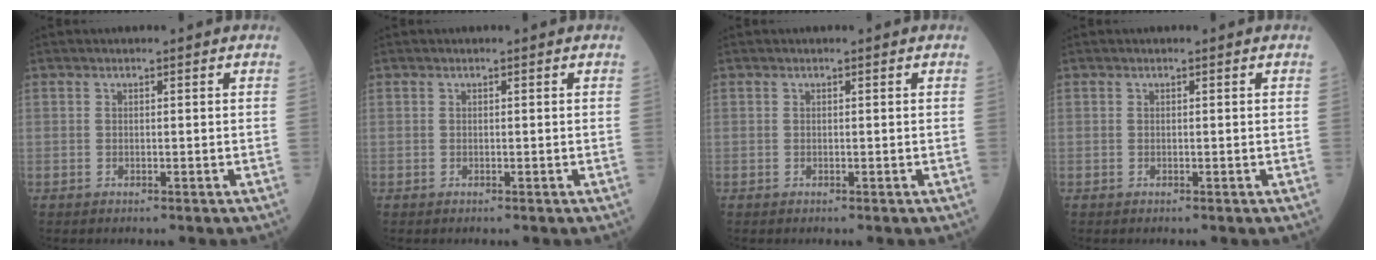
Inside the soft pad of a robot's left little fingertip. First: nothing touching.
{"total": 0.0}
{"total": 0.0}
{"total": 0.0}